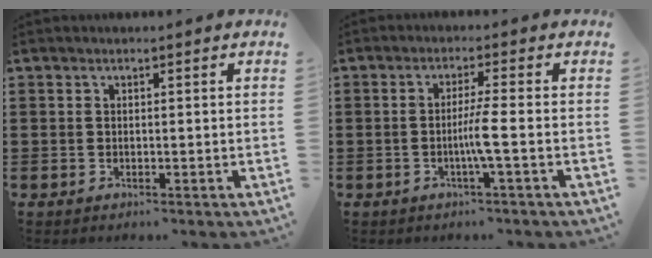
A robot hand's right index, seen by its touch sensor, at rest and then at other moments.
{"total": 3.8, "force": [-1.0, -0.7, 3.6], "torque": [-0.071, -0.013, -0.025]}